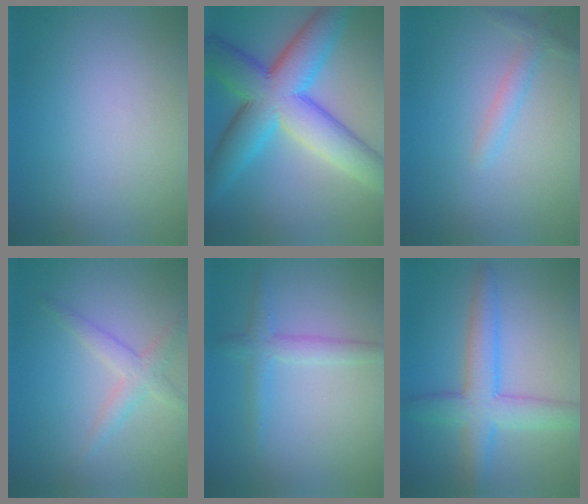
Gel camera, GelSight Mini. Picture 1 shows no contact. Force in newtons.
{"total": 11.4, "press": 11.4, "slide": 0.1}
{"total": 1.6, "press": 1.6, "slide": 0.1}
{"total": 2.3, "press": 2.3, "slide": 0.1}
{"total": 2.4, "press": 2.4, "slide": 0.2}
{"total": 5.4, "press": 5.4, "slide": 0.1}